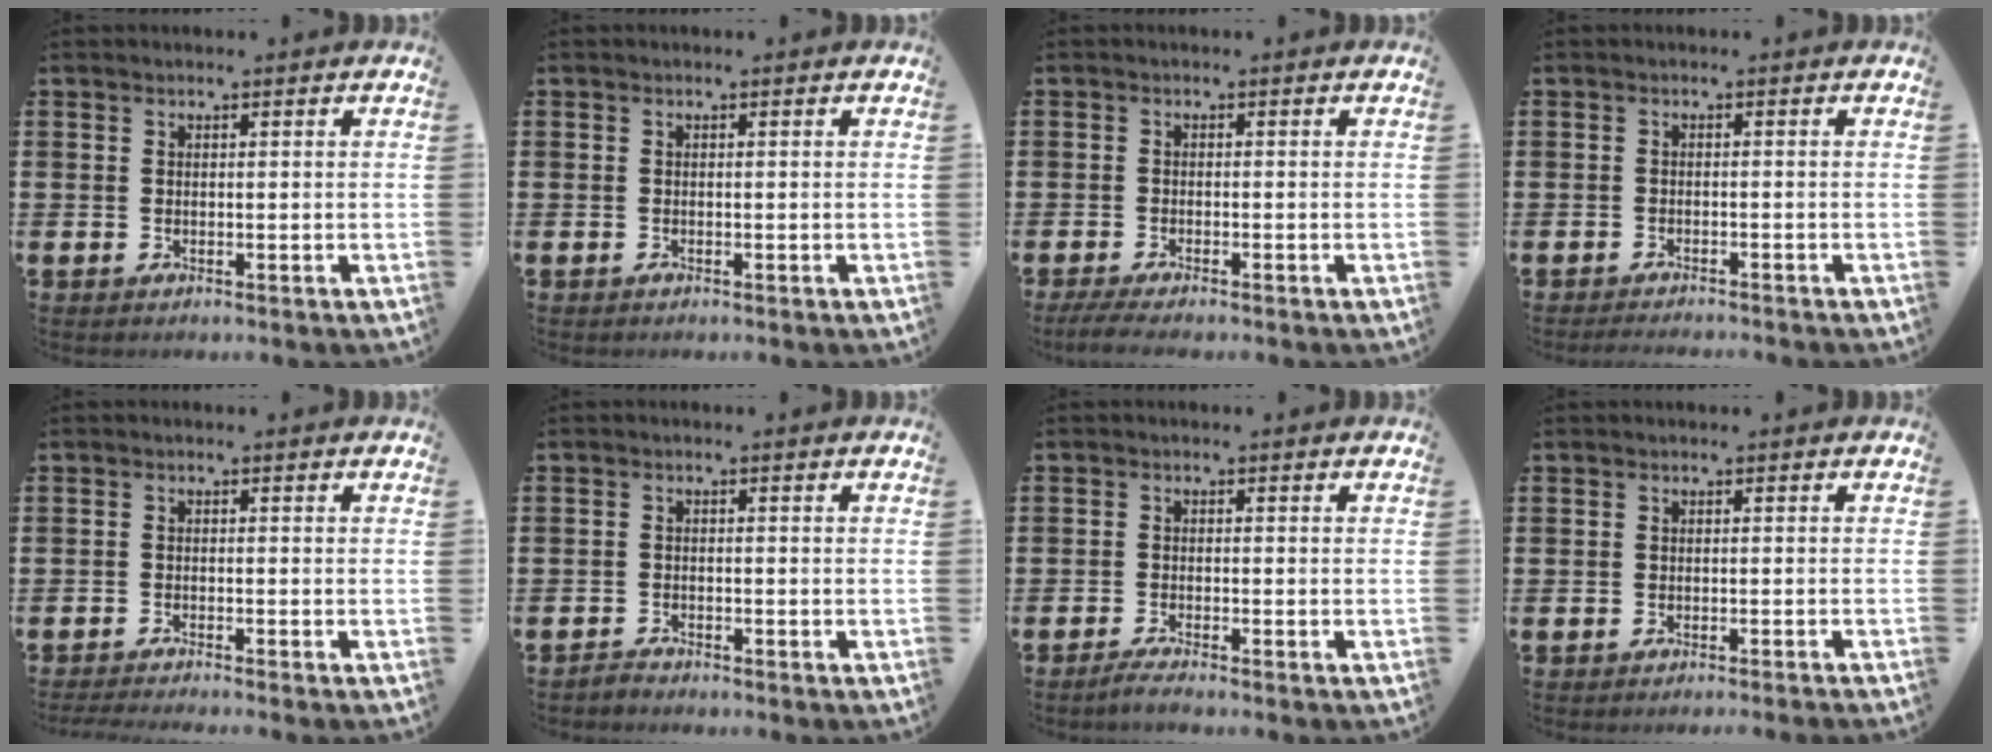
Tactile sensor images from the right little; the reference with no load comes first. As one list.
[{"total": 0.0}, {"total": 1.7, "force": [-1.2, 0.1, 1.1], "torque": [-0.019, 0.001, -0.023]}, {"total": 1.0, "force": [-1.0, -0.1, 0.2], "torque": [-0.004, -0.001, -0.020]}, {"total": 1.2, "force": [-1.1, -0.2, 0.4], "torque": [-0.006, -0.001, -0.022]}, {"total": 1.1, "force": [-1.1, 0.1, -0.1], "torque": [-0.002, 0.002, -0.024]}, {"total": 1.5, "force": [-1.2, 0.0, 0.9], "torque": [-0.014, 0.000, -0.023]}, {"total": 0.7, "force": [-0.6, -0.3, 0.1], "torque": [0.001, 0.002, -0.014]}]